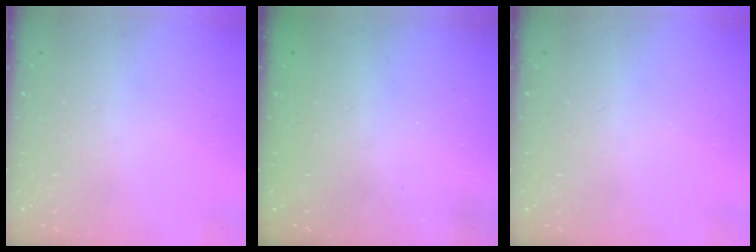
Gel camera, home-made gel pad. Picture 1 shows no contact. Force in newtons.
{"total": 2.3, "press": 2.2, "slide": 0.6}
{"total": 0.0}